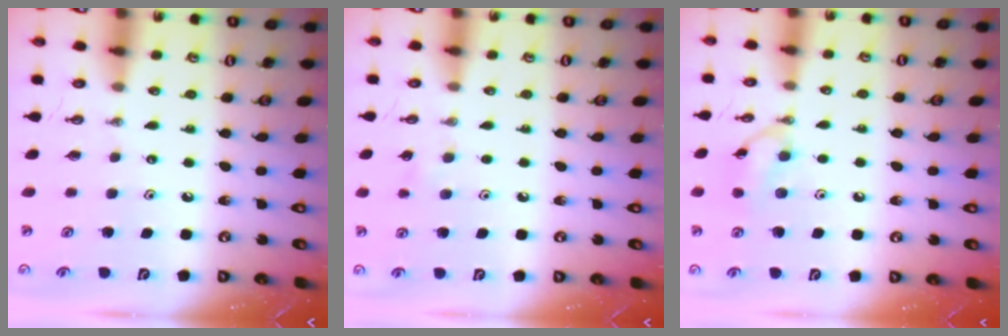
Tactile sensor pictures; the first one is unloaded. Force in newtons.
{"total": 6.8, "press": 5.2, "slide": 4.2}
{"total": 9.1, "press": 9.1, "slide": 0.4}